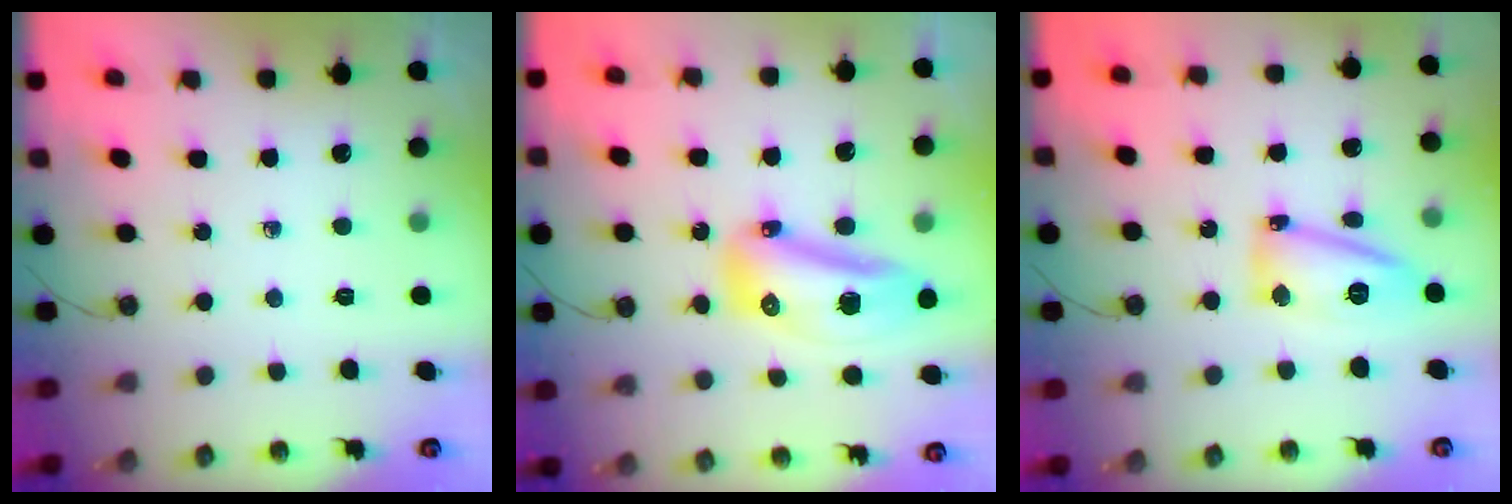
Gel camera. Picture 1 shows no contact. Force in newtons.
{"total": 14.8, "press": 14.6, "slide": 2.7}
{"total": 12.7, "press": 12.6, "slide": 1.4}